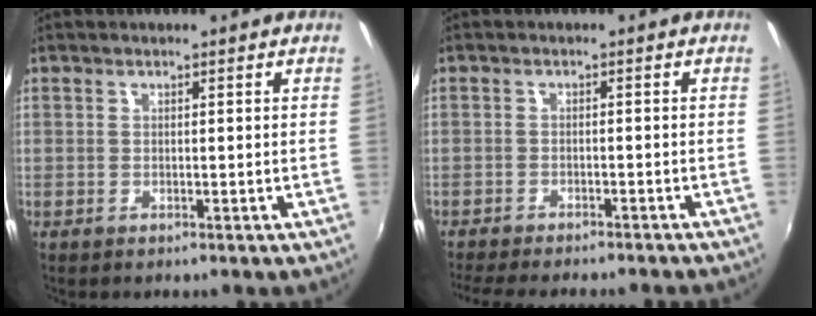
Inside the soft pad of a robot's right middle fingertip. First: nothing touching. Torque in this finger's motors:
{"motor_torque": [1.02, -1.11, 0.10, 0.07]}